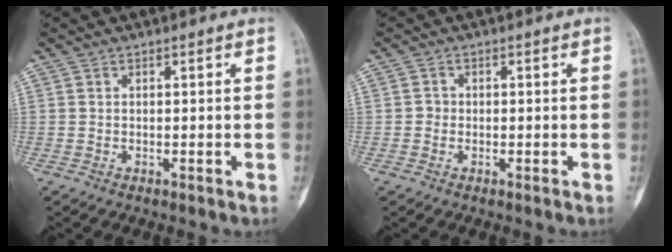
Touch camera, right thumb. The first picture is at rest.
{"total": 0.9, "force": [-0.2, 0.8, 0.3], "torque": [0.002, 0.004, -0.006]}